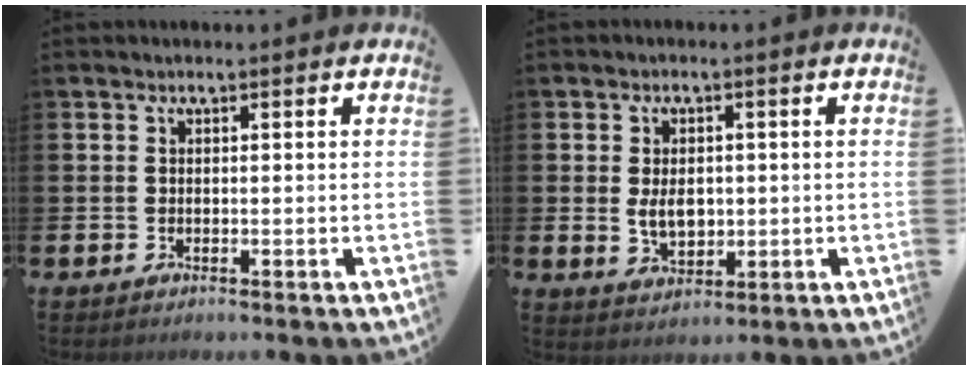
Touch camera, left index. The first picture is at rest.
{"total": 4.0, "force": [0.2, 2.6, 3.0], "torque": [-0.037, 0.000, -0.002]}